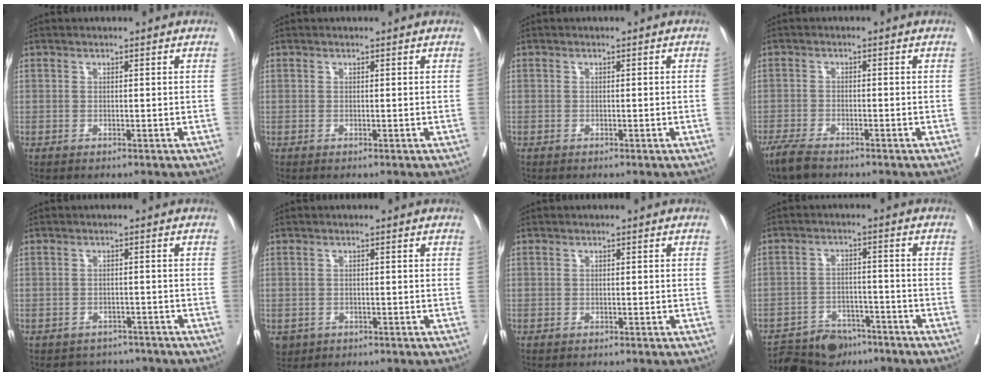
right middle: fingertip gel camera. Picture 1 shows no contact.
{"total": 0.0}
{"total": 0.0}
{"total": 4.4, "force": [-3.6, 0.9, 2.3], "torque": [-0.046, -0.010, -0.064]}
{"total": 4.2, "force": [-3.7, 1.9, -0.3], "torque": [0.006, 0.012, -0.049]}
{"total": 2.8, "force": [-1.4, 2.4, 0.6], "torque": [-0.007, 0.001, -0.018]}
{"total": 0.0}
{"total": 8.7, "force": [-7.5, 4.1, 1.2], "torque": [-0.015, 0.011, -0.117]}